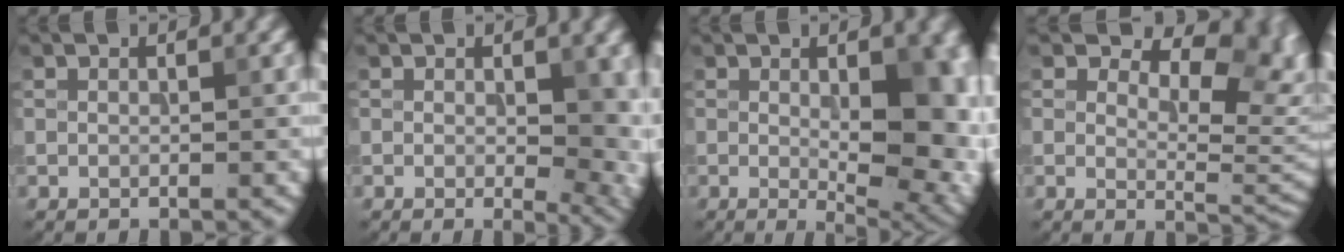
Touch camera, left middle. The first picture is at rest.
{"total": 7.1, "force": [-0.2, 3.3, 6.3], "torque": [-0.065, -0.006, -0.004]}
{"total": 10.3, "force": [-0.1, 4.5, 9.3], "torque": [-0.090, -0.003, 0.006]}
{"total": 8.0, "force": [3.6, 4.2, 5.7], "torque": [-0.068, -0.006, 0.057]}